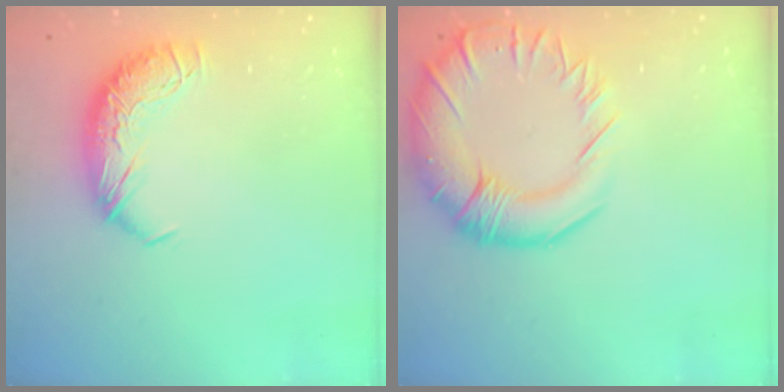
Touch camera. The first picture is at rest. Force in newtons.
{"total": 9.6, "press": 9.0, "slide": 3.5}